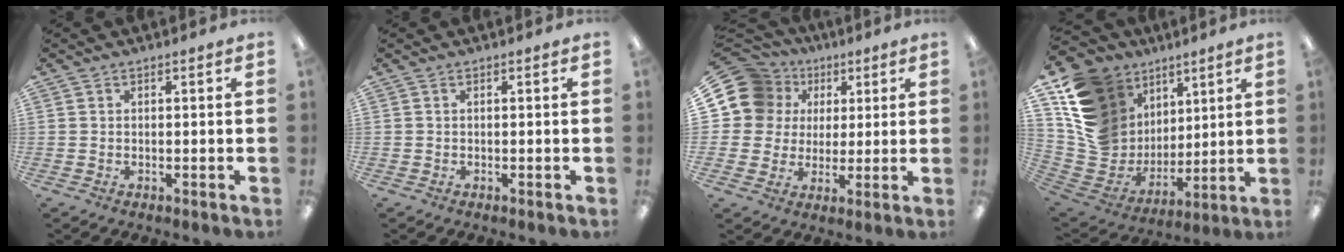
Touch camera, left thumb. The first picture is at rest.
{"total": 0.0}
{"total": 13.7, "force": [4.6, 12.1, 4.2], "torque": [-0.092, -0.013, 0.093]}
{"total": 16.7, "force": [7.5, 13.8, 5.6], "torque": [-0.115, -0.052, 0.169]}